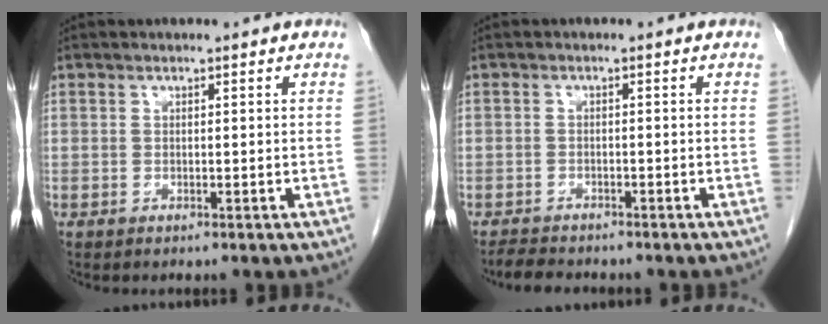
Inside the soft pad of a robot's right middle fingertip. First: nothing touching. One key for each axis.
{"total": 3.5, "fx": -3.2, "fy": 1.0, "fz": 0.7, "tx": -0.022, "ty": -0.011, "tz": -0.054}